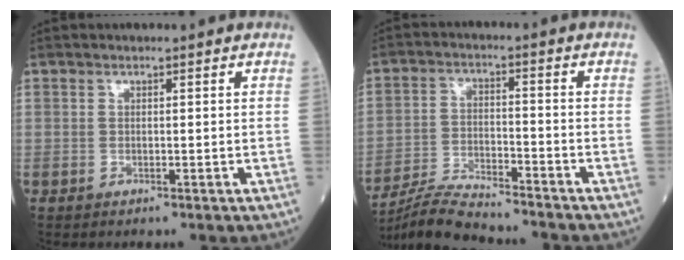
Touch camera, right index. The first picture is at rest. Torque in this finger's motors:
{"motor_torque": [-0.03, -0.42, 0.17, 0.04]}